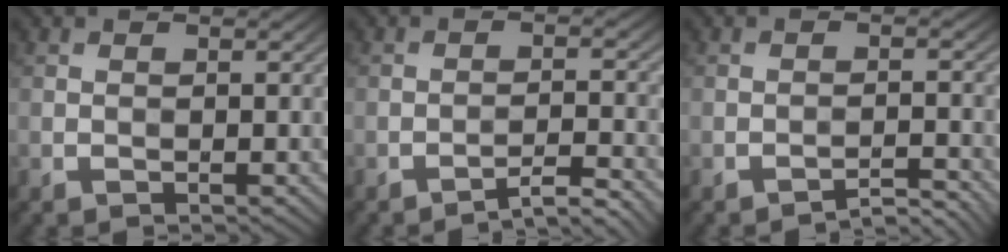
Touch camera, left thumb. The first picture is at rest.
{"total": 3.6, "force": [-3.1, 0.3, 1.8], "torque": [-0.024, 0.015, -0.052]}
{"total": 2.6, "force": [-2.4, 0.2, 0.8], "torque": [-0.001, 0.013, -0.042]}